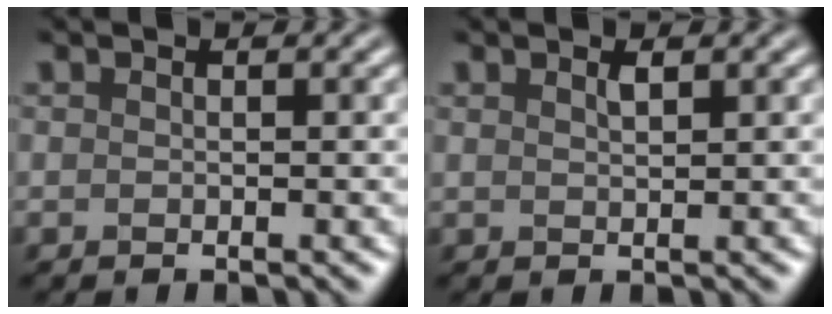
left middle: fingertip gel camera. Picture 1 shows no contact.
{"total": 0.6, "force": [0.5, -0.3, -0.2], "torque": [-0.010, 0.010, 0.021]}